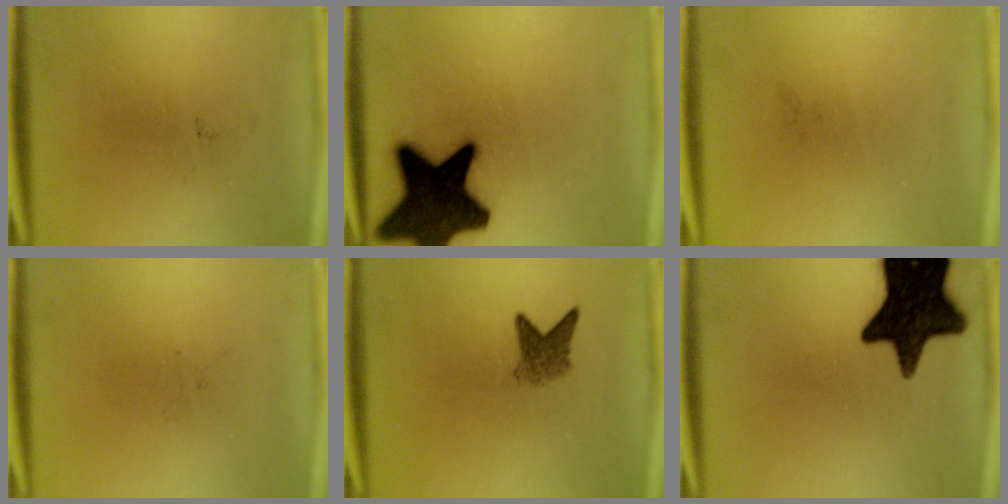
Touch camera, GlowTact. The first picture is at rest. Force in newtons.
{"total": 20.0}
{"total": 0.0}
{"total": 0.0}
{"total": 3.1}
{"total": 17.2}